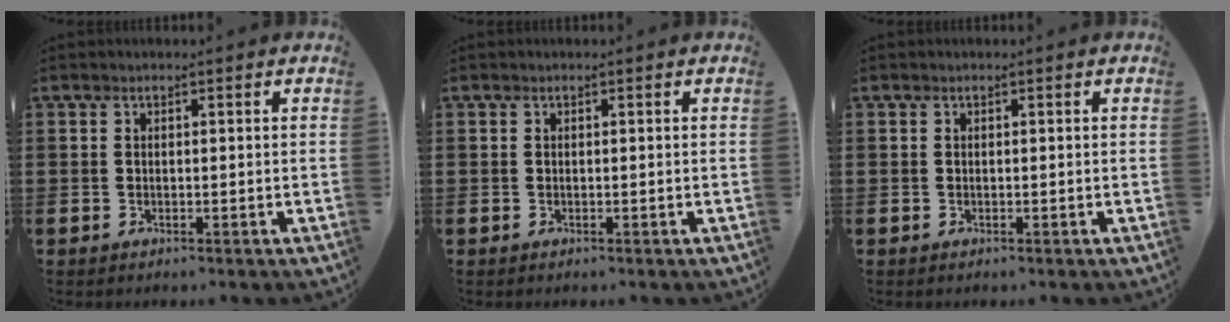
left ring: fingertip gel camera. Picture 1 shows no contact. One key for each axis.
{"total": 0.0}
{"total": 0.0}